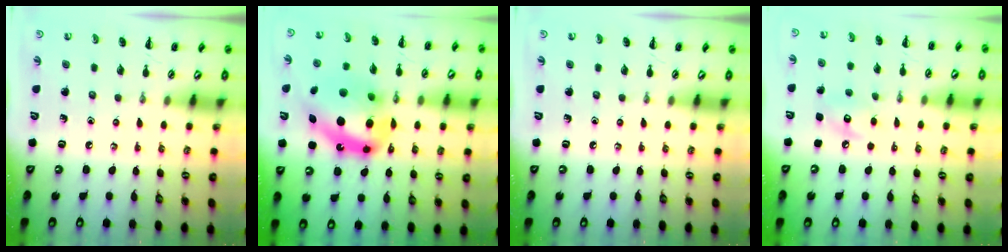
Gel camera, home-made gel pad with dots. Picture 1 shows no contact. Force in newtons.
{"total": 20.0, "press": 19.5, "slide": 4.5}
{"total": 0.0}
{"total": 7.0, "press": 7.0, "slide": 0.8}